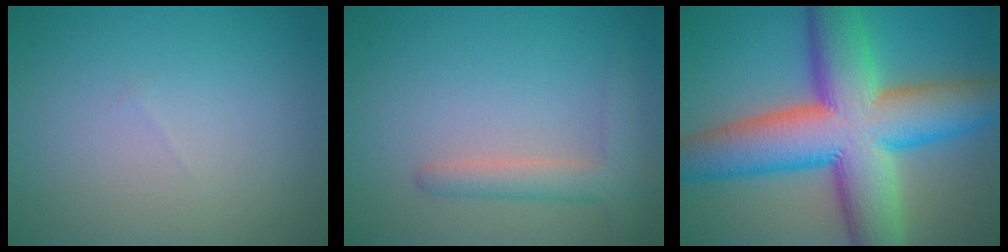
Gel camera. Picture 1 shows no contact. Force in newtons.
{"total": 2.9, "press": 2.9, "slide": 0.2}
{"total": 15.7, "press": 15.7, "slide": 0.5}